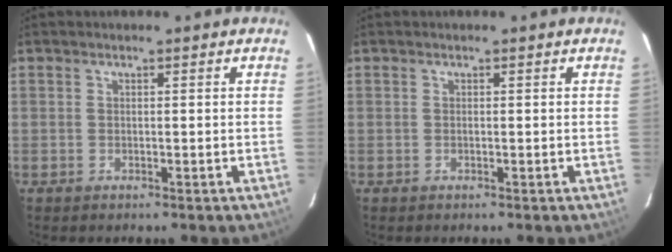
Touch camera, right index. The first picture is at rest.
{"total": 0.0}